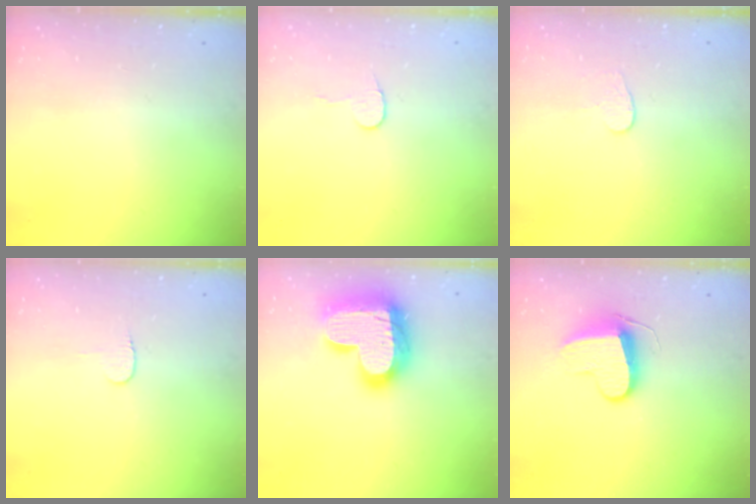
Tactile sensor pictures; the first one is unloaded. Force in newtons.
{"total": 5.6, "press": 5.6, "slide": 0.5}
{"total": 3.4, "press": 3.4, "slide": 0.3}
{"total": 3.3, "press": 3.3, "slide": 0.3}
{"total": 23.4, "press": 23.3, "slide": 1.7}
{"total": 9.1, "press": 9.1, "slide": 0.2}